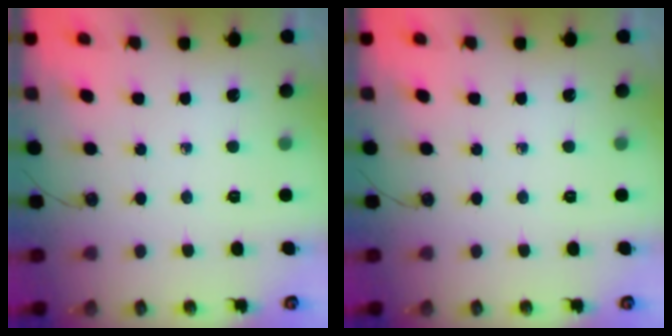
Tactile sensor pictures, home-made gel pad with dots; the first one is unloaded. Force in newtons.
{"total": 0.0}